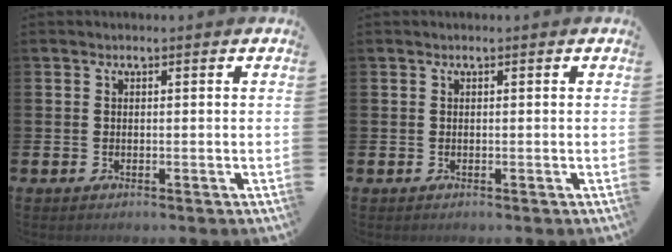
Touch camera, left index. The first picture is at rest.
{"total": 0.0}